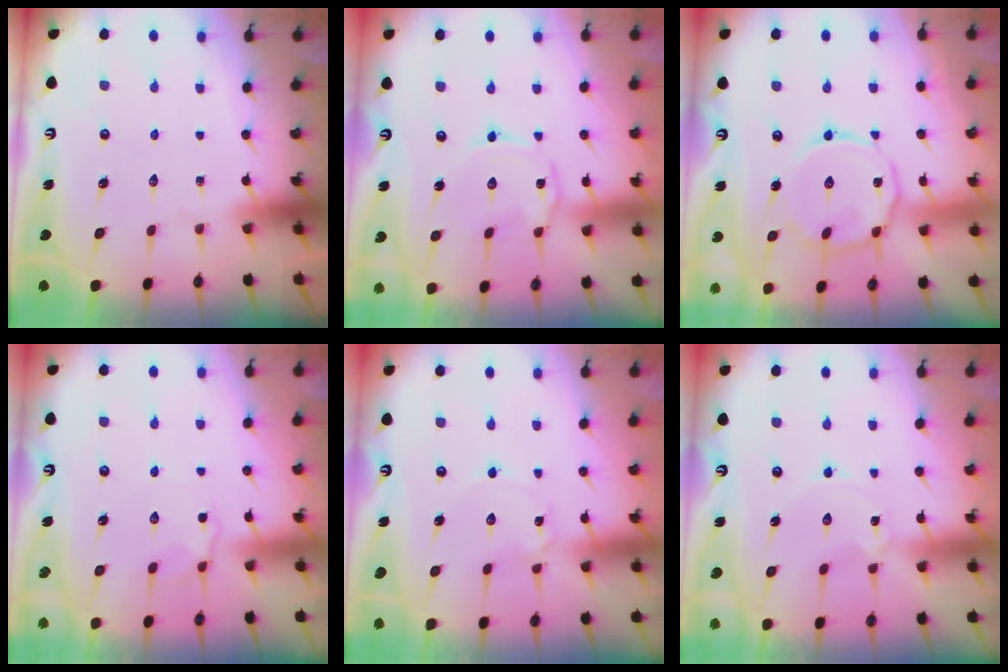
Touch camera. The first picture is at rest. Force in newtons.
{"total": 1.8, "press": 1.8, "slide": 0.2}
{"total": 11.1, "press": 11.1, "slide": 1.0}
{"total": 2.8, "press": 2.6, "slide": 1.1}
{"total": 1.1, "press": 1.1, "slide": 0.1}
{"total": 0.0}